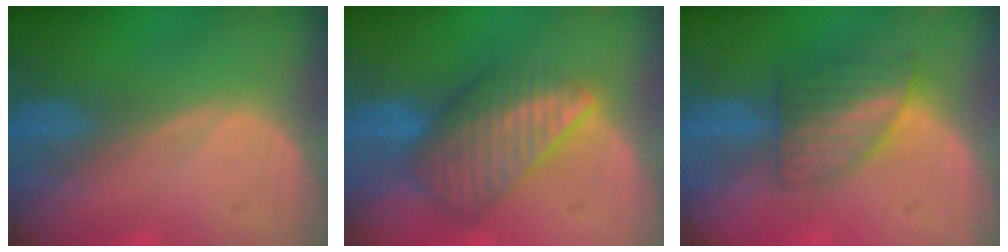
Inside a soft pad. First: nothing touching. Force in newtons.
{"total": 8.4, "press": 7.5, "slide": 3.8}
{"total": 6.1, "press": 5.7, "slide": 2.0}